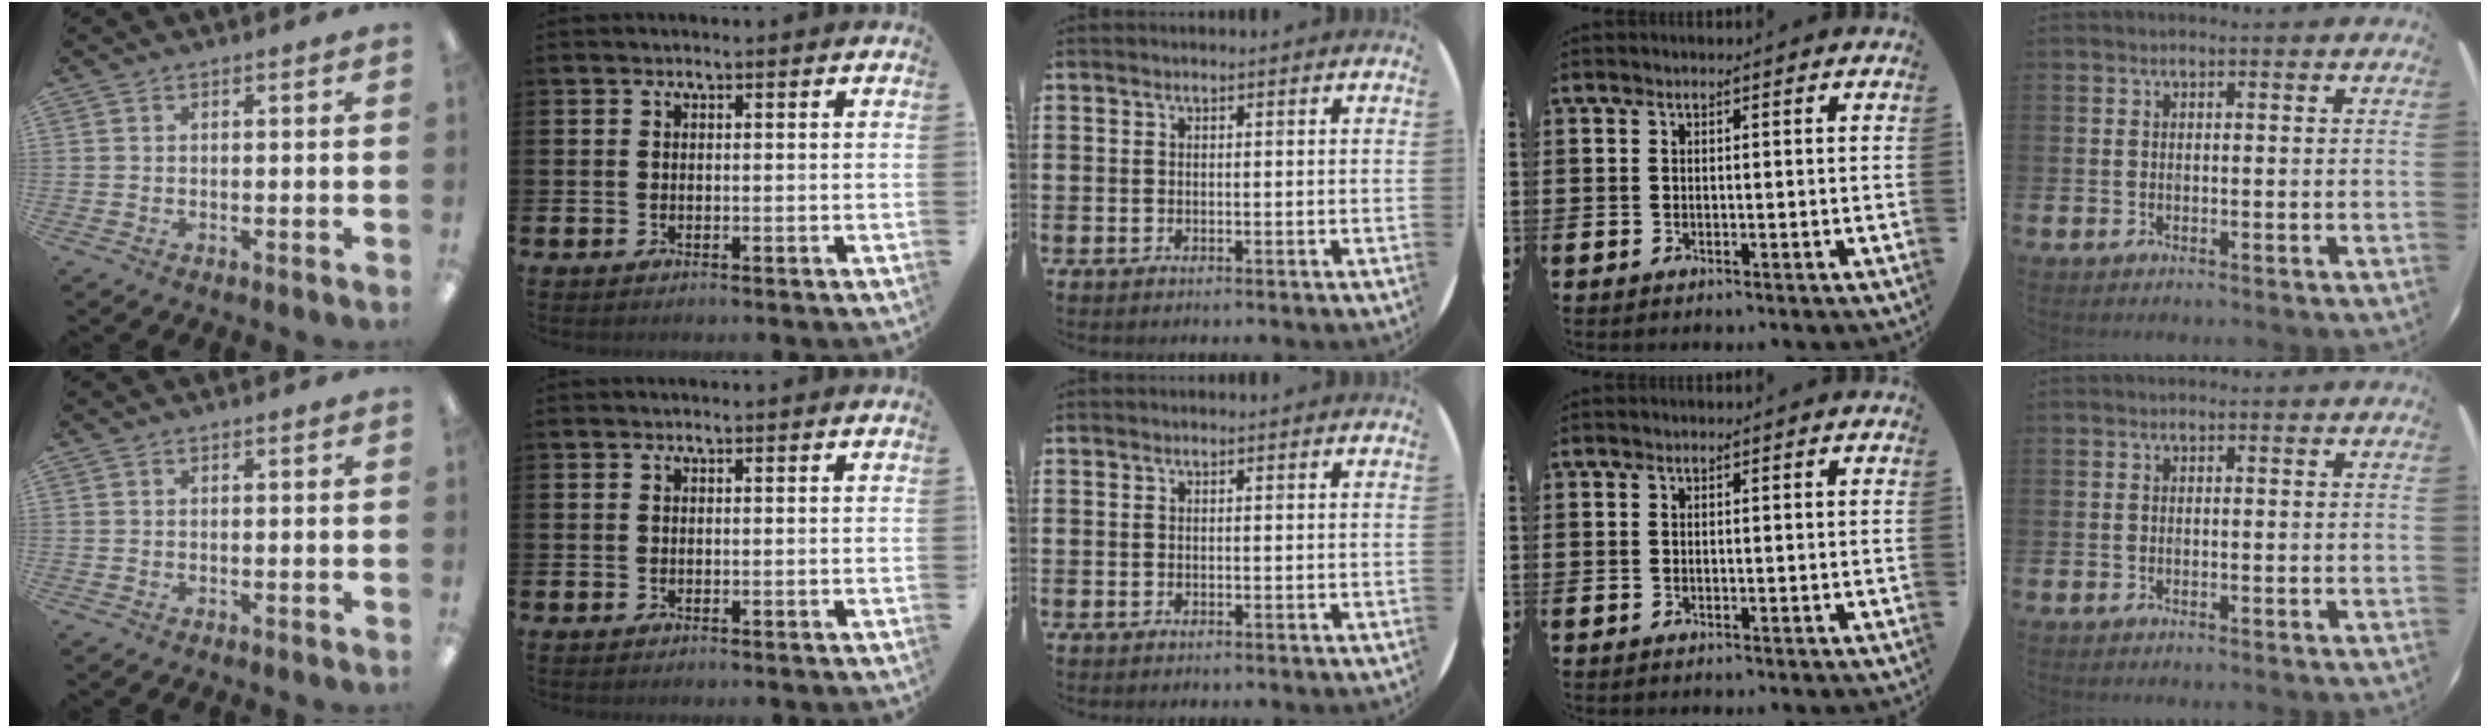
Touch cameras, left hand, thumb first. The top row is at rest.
{}